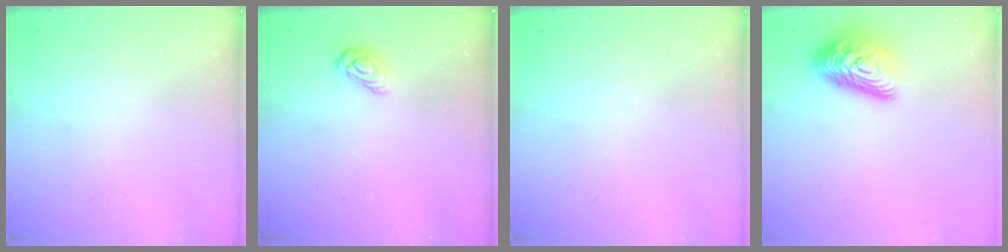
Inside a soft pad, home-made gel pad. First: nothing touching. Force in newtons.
{"total": 6.5, "press": 6.5, "slide": 0.3}
{"total": 0.0}
{"total": 17.1, "press": 17.1, "slide": 1.1}